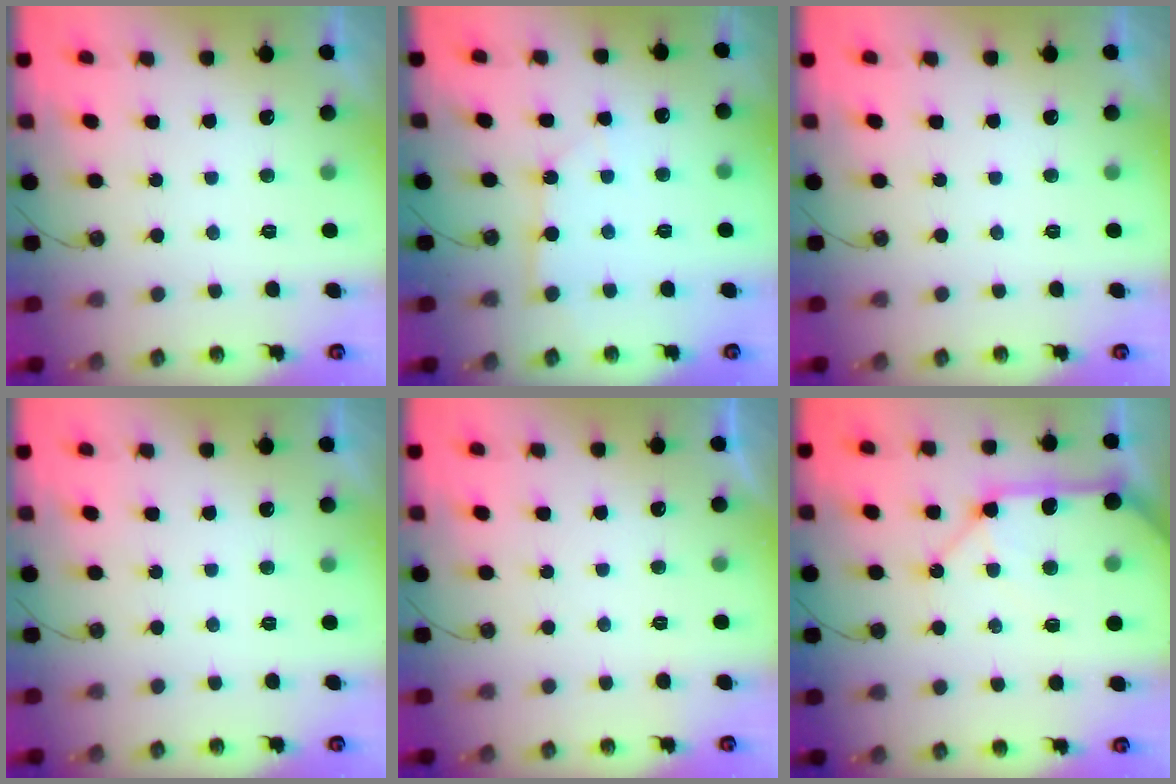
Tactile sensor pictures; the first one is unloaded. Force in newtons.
{"total": 4.7, "press": 4.7, "slide": 0.5}
{"total": 0.0}
{"total": 0.0}
{"total": 0.0}
{"total": 14.4, "press": 14.3, "slide": 2.1}